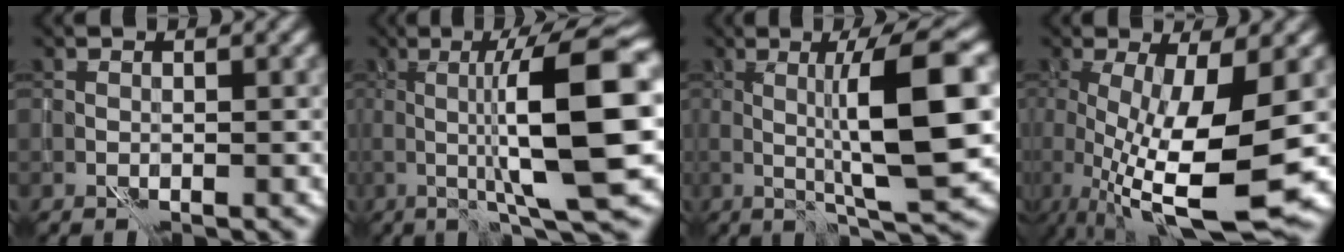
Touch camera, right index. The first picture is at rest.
{"total": 11.8, "force": [0.4, 2.0, 11.7], "torque": [-0.161, 0.010, 0.007]}
{"total": 9.1, "force": [0.6, 1.3, 9.0], "torque": [-0.130, 0.006, 0.016]}
{"total": 10.7, "force": [-1.9, 2.9, 10.1], "torque": [-0.183, -0.026, -0.025]}